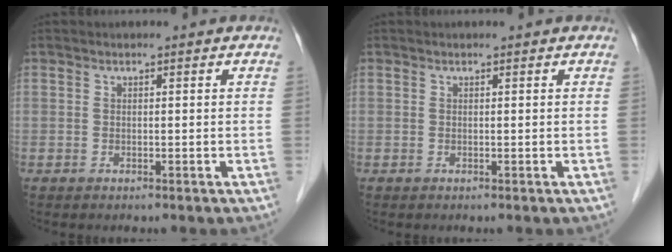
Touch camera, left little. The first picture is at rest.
{"total": 0.0}